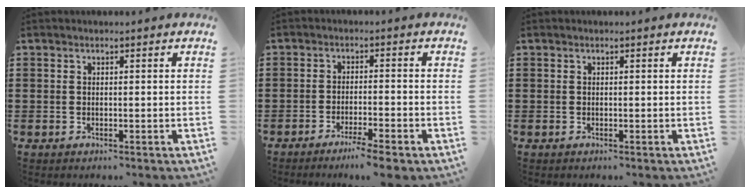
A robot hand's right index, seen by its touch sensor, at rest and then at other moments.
{"total": 3.6, "force": [-3.0, -0.2, 1.9], "torque": [-0.030, -0.003, -0.056]}
{"total": 0.0}